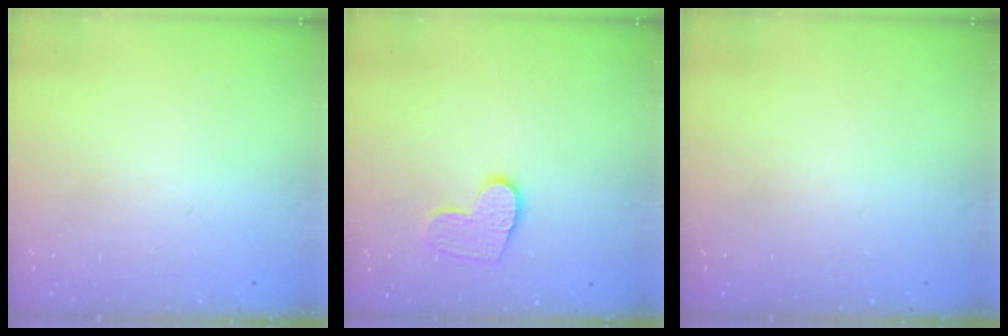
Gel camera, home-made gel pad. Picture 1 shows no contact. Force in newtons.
{"total": 9.9, "press": 9.9, "slide": 0.7}
{"total": 0.0}